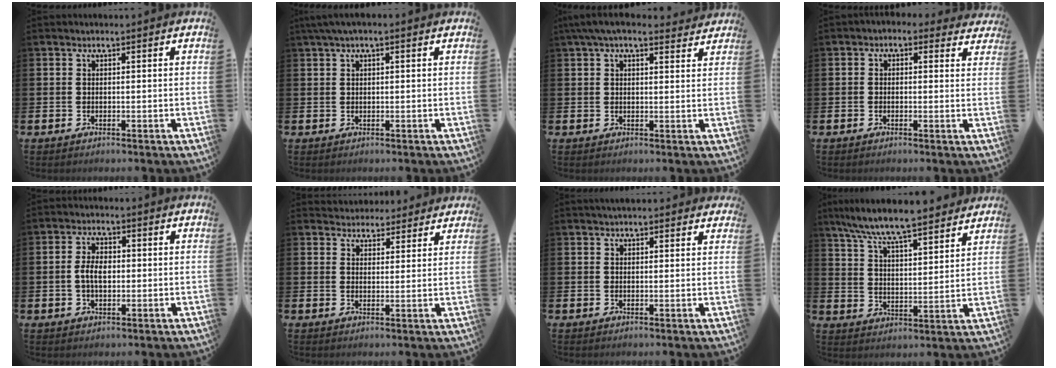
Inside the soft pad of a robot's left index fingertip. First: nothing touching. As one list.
[{"total": 1.7, "force": [0.7, 0.3, 1.5], "torque": [-0.031, 0.006, 0.013]}, {"total": 5.0, "force": [4.0, 1.5, 2.5], "torque": [-0.045, -0.011, 0.071]}, {"total": 0.7, "force": [0.3, 0.6, 0.3], "torque": [-0.010, 0.003, 0.002]}, {"total": 3.8, "force": [0.0, 2.2, 3.1], "torque": [-0.043, 0.003, -0.006]}, {"total": 3.7, "force": [3.4, 1.3, -0.3], "torque": [-0.003, -0.019, 0.061]}, {"total": 2.2, "force": [2.1, 0.5, 0.5], "torque": [0.001, -0.007, 0.036]}, {"total": 8.3, "force": [7.8, 0.5, 2.7], "torque": [-0.081, -0.051, 0.138]}]